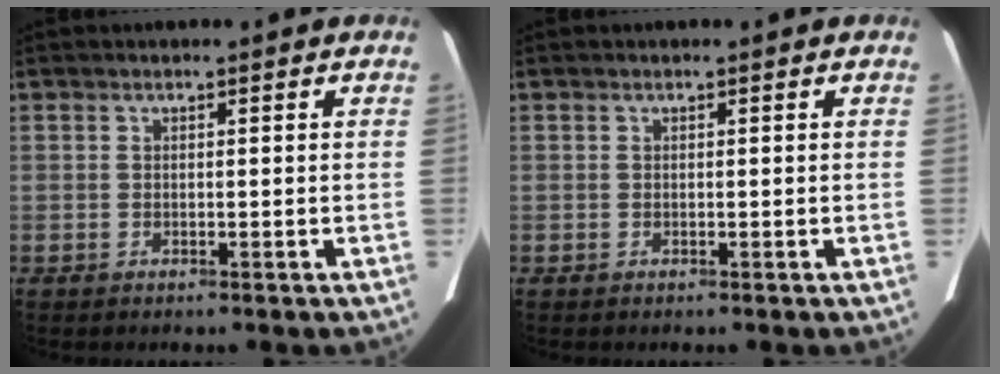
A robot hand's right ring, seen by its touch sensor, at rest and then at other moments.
{"total": 0.0}